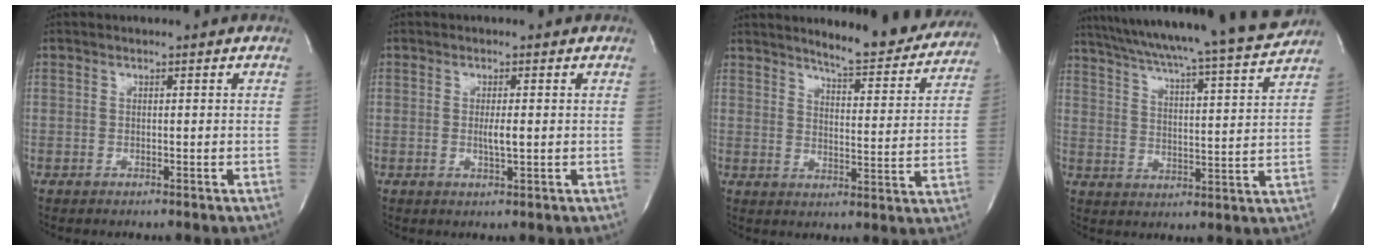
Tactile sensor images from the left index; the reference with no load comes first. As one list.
[{"total": 2.1, "force": [0.0, 0.1, 2.1], "torque": [-0.043, -0.004, 0.000]}, {"total": 14.5, "force": [13.5, 2.0, 5.0], "torque": [-0.059, -0.038, 0.159]}, {"total": 22.3, "force": [20.1, -0.6, 9.5], "torque": [-0.160, -0.032, 0.281]}]